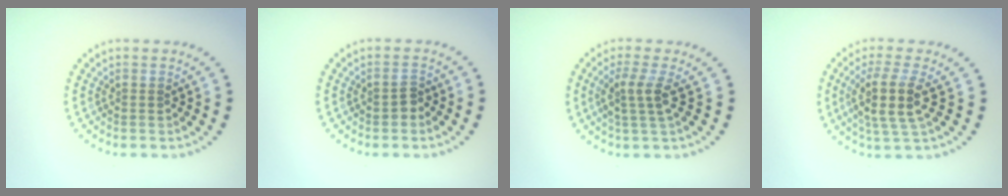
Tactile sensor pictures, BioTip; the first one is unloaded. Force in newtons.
{"total": 1.3, "press": 1.3, "slide": 0.3}
{"total": 2.7, "press": 2.0, "slide": 1.8}
{"total": 4.1, "press": 3.5, "slide": 2.2}